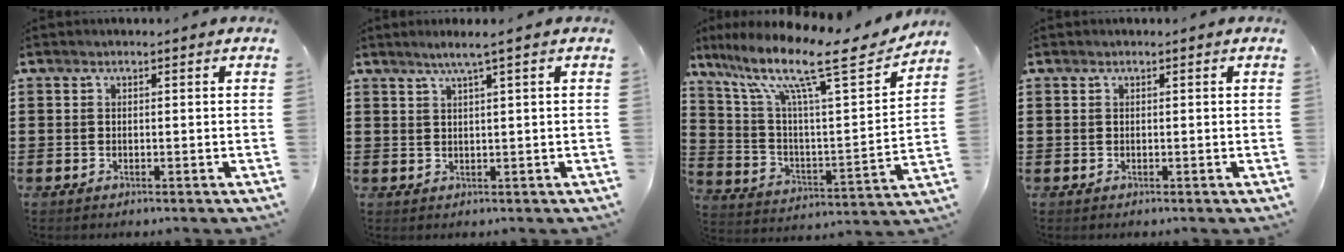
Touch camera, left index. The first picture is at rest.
{"total": 2.5, "force": [1.4, -0.4, 2.0], "torque": [-0.041, -0.003, 0.023]}
{"total": 15.5, "force": [10.9, 2.6, 10.7], "torque": [-0.227, -0.056, 0.174]}
{"total": 0.0}